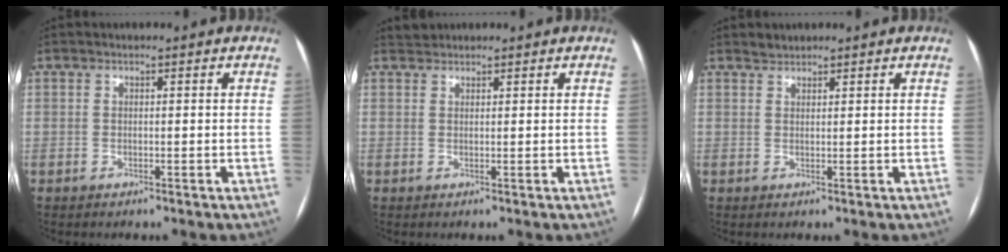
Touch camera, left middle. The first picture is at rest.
{"total": 1.2, "force": [1.1, 0.3, -0.3], "torque": [-0.002, 0.012, 0.022]}
{"total": 1.2, "force": [1.1, 0.4, -0.1], "torque": [-0.001, 0.004, 0.020]}